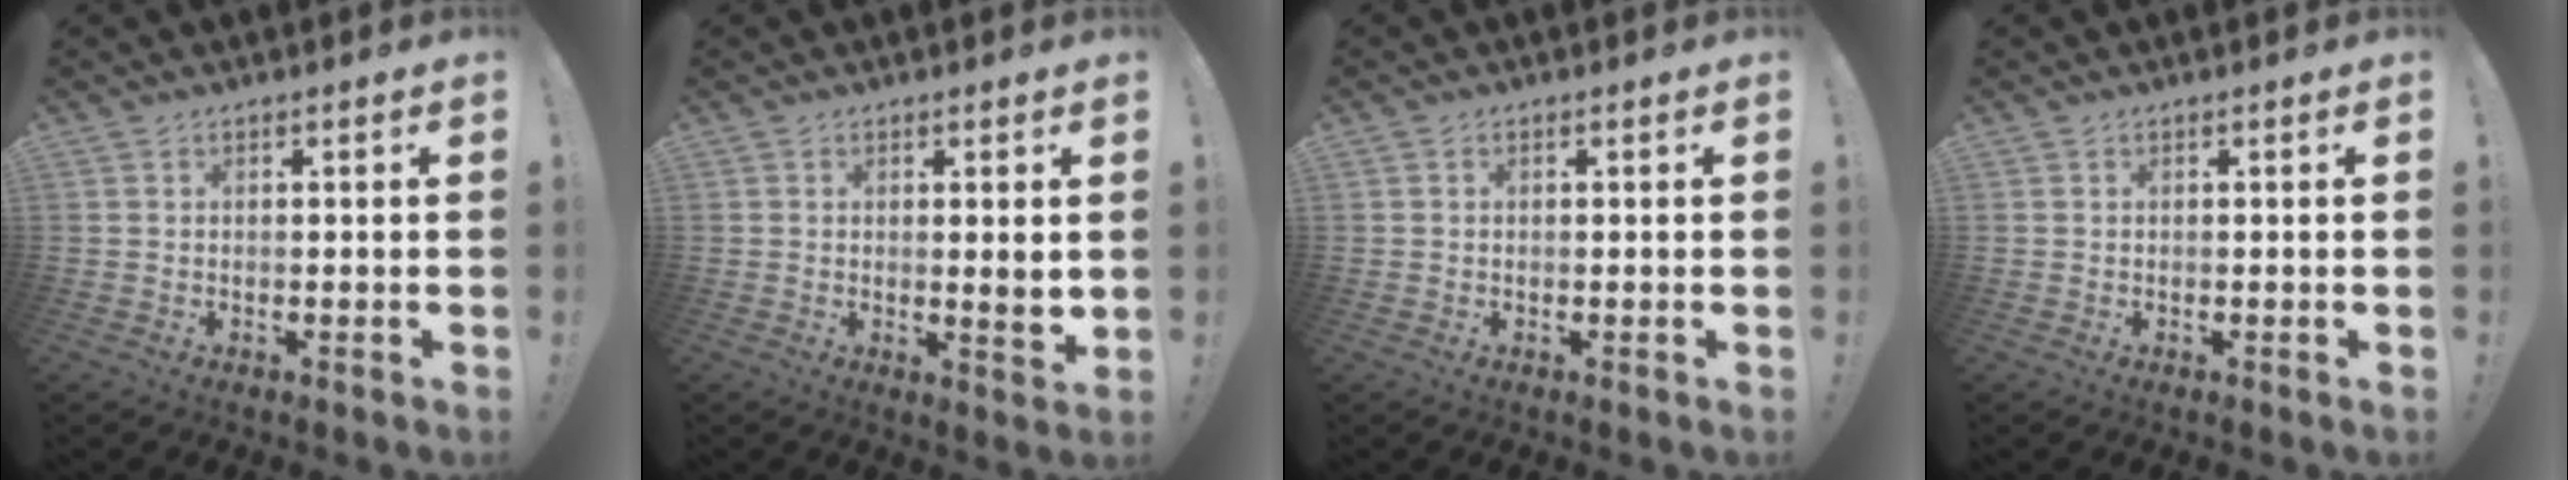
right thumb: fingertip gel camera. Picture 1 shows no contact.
{"total": 3.8, "force": [0.9, 0.1, 3.7], "torque": [-0.043, -0.015, 0.010]}
{"total": 0.5, "force": [-0.1, 0.5, 0.2], "torque": [-0.006, 0.003, -0.002]}
{"total": 0.0}